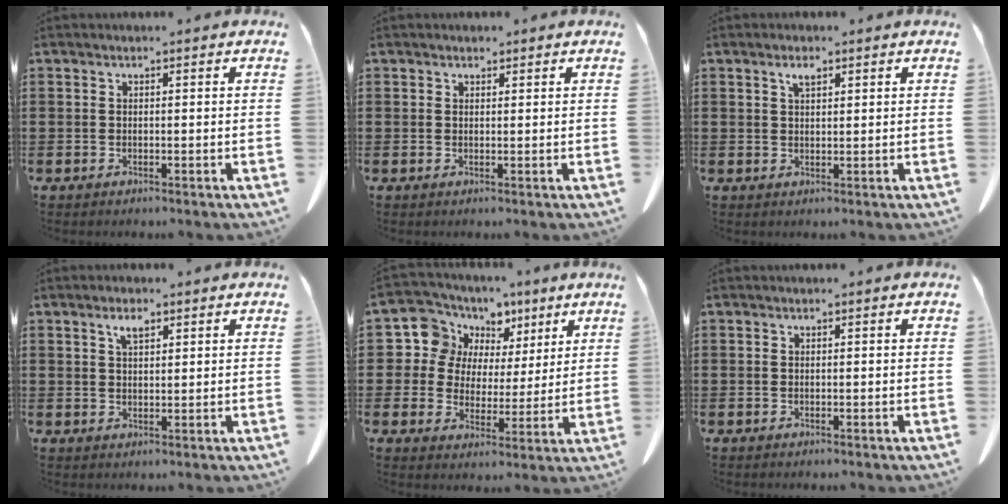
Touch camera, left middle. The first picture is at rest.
{"total": 1.0, "force": [0.9, 0.5, 0.2], "torque": [-0.005, 0.000, 0.018]}
{"total": 2.1, "force": [1.3, 0.6, 1.5], "torque": [-0.033, 0.001, 0.023]}
{"total": 2.8, "force": [1.7, 0.9, 2.0], "torque": [-0.038, -0.001, 0.029]}
{"total": 8.8, "force": [4.5, 7.4, 1.5], "torque": [-0.084, -0.018, 0.086]}
{"total": 0.0}